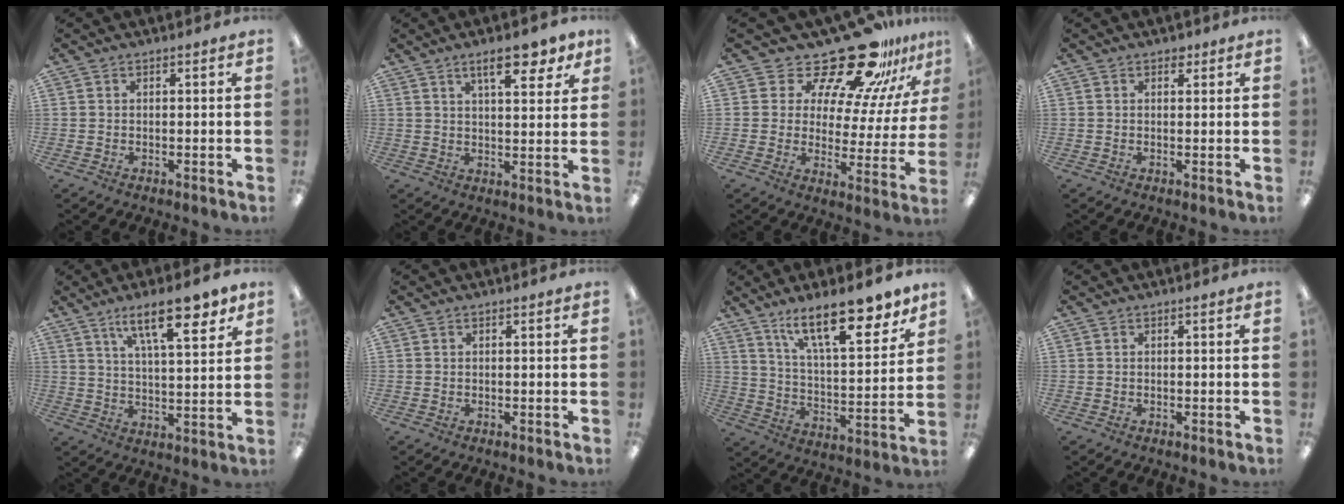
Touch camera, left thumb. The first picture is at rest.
{"total": 9.5, "force": [6.0, 3.4, 6.5], "torque": [-0.085, -0.027, 0.096]}
{"total": 22.3, "force": [17.9, 8.2, 10.4], "torque": [-0.161, -0.130, 0.299]}
{"total": 1.8, "force": [1.1, 1.1, 0.9], "torque": [-0.003, -0.005, 0.017]}
{"total": 14.6, "force": [9.2, 4.7, 10.3], "torque": [-0.154, -0.042, 0.148]}
{"total": 0.0}
{"total": 19.4, "force": [14.2, 6.1, 11.8], "torque": [-0.181, -0.085, 0.232]}
{"total": 0.0}